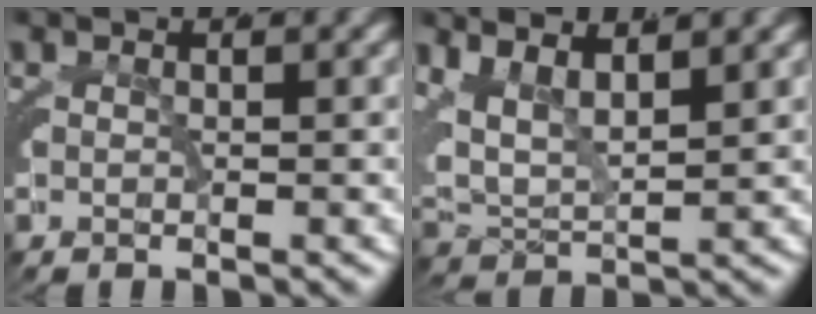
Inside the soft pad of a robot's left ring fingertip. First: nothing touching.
{"total": 8.2, "force": [2.4, 6.1, 5.0], "torque": [-0.126, -0.011, 0.039]}